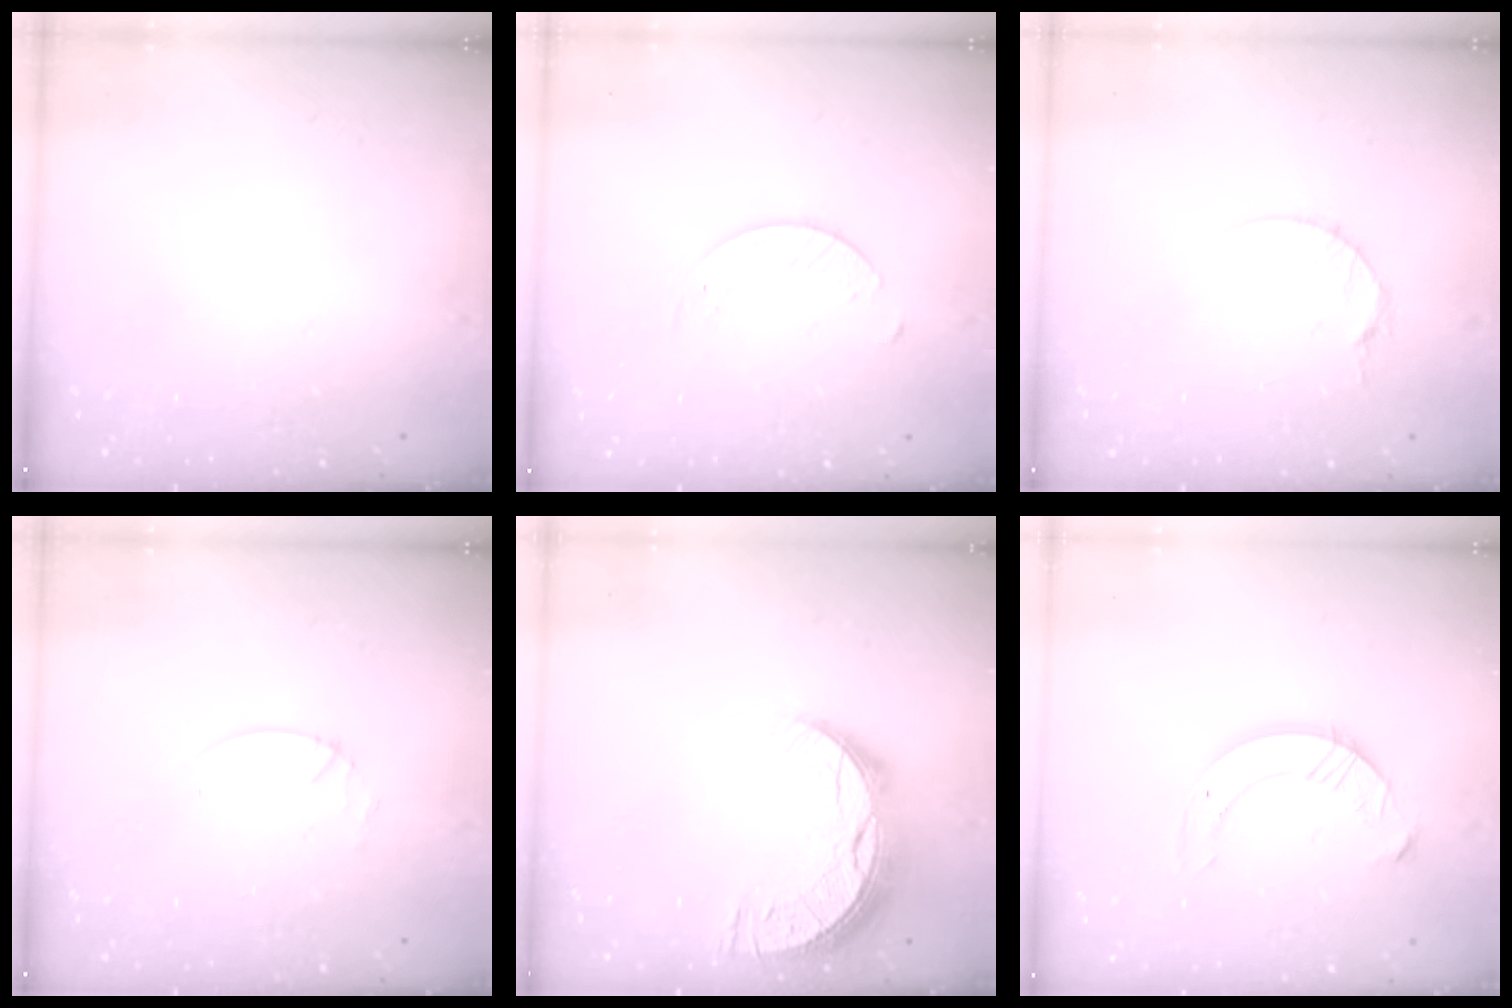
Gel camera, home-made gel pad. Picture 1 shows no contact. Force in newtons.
{"total": 1.4, "press": 1.4, "slide": 0.2}
{"total": 4.7, "press": 4.7, "slide": 0.6}
{"total": 2.1, "press": 2.1, "slide": 0.2}
{"total": 12.3, "press": 12.2, "slide": 0.9}
{"total": 10.5, "press": 10.4, "slide": 0.9}